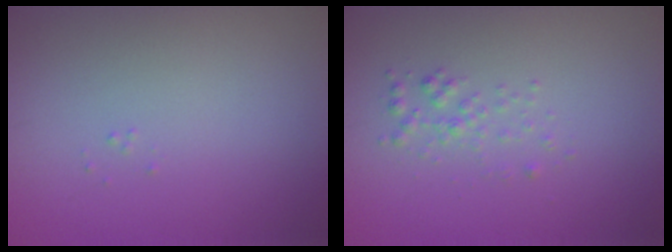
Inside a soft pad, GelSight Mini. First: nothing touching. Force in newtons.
{"total": 1.3, "press": 1.3, "slide": 0.1}